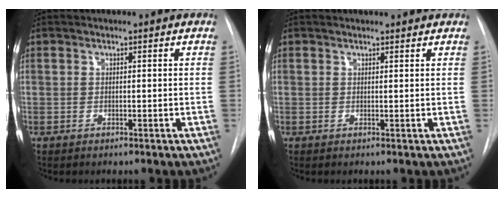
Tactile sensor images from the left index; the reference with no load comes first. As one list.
[{"total": 2.1, "force": [2.0, 0.4, 0.3], "torque": [-0.009, 0.007, 0.020]}]